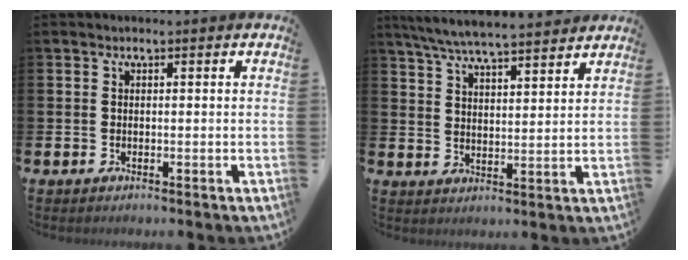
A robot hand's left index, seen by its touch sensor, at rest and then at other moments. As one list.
[{"total": 6.6, "force": [6.4, 0.3, 1.7], "torque": [-0.052, -0.033, 0.113]}]